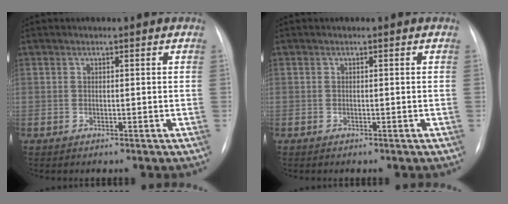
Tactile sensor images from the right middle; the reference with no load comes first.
{"total": 0.5, "force": [-0.4, 0.2, 0.2], "torque": [-0.004, -0.001, -0.003]}